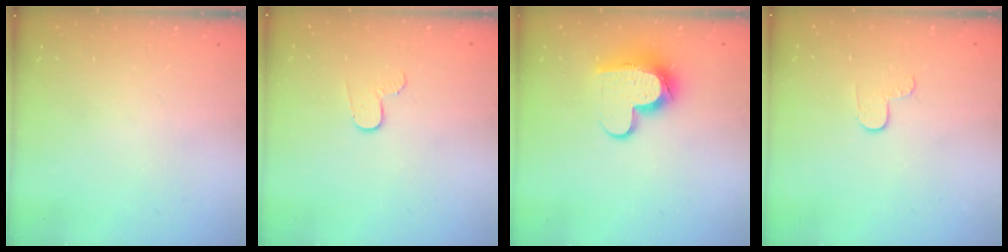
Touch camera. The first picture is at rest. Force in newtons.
{"total": 4.5, "press": 4.5, "slide": 0.3}
{"total": 11.7, "press": 11.7, "slide": 1.0}
{"total": 4.7, "press": 4.6, "slide": 0.4}